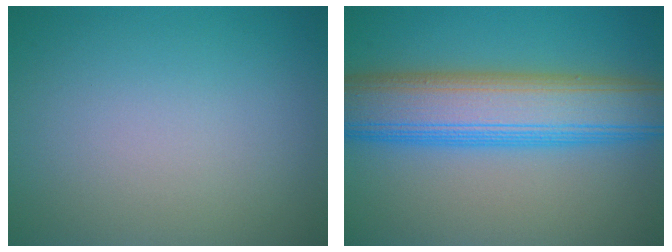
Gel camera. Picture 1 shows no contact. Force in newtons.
{"total": 9.8, "press": 9.8, "slide": 0.3}